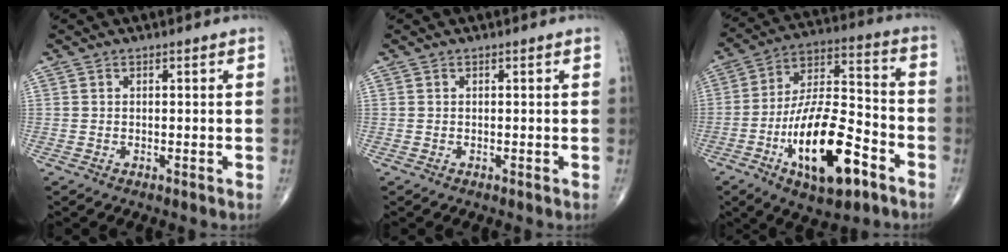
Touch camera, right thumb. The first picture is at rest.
{"total": 0.0}
{"total": 19.8, "force": [-8.5, 7.9, 16.0], "torque": [-0.270, 0.050, -0.142]}